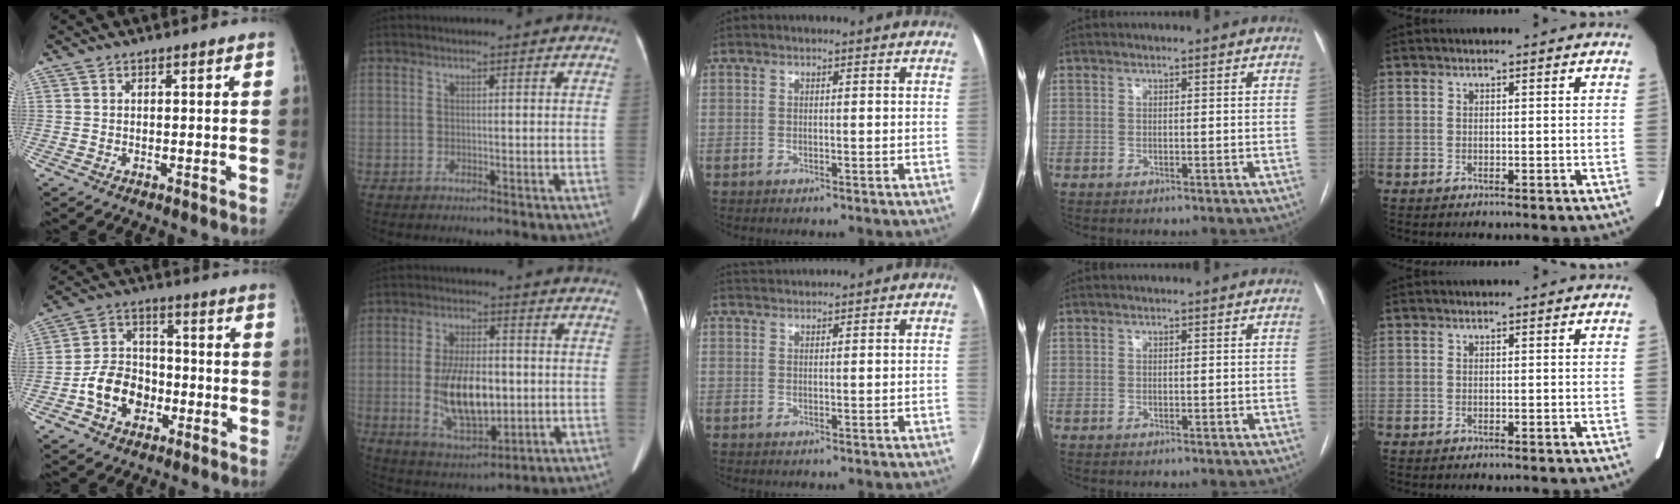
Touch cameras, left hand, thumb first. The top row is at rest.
{"thumb": {"total": 10.5, "force": [-3.8, 8.1, 5.5], "torque": [-0.069, 0.033, -0.069]}, "index": {"total": 11.7, "force": [-1.0, 5.0, 10.5], "torque": [-0.205, -0.004, -0.007]}, "middle": {"total": 2.1, "force": [2.1, -0.3, -0.1], "torque": [-0.002, 0.019, 0.046]}}